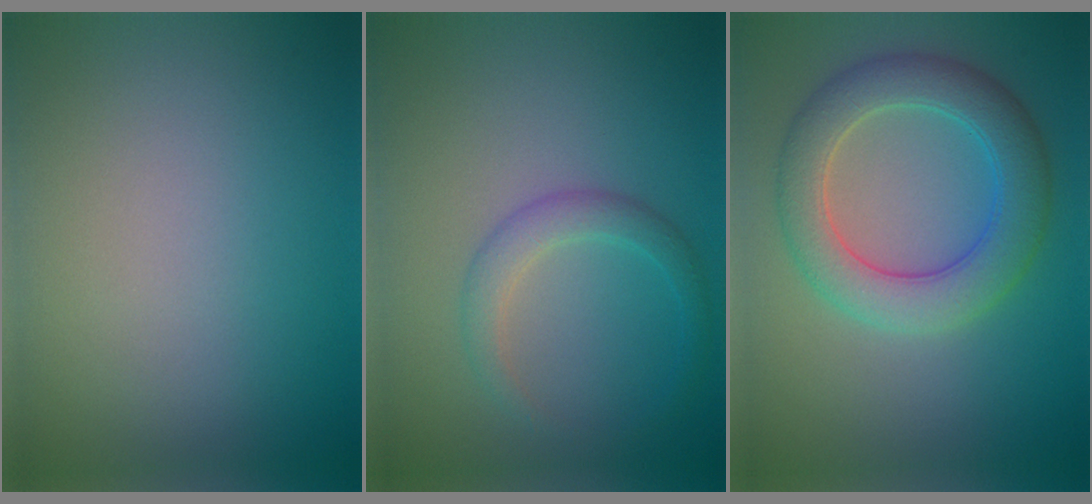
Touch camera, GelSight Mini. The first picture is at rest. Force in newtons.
{"total": 2.3, "press": 2.3, "slide": 0.2}
{"total": 6.0, "press": 6.0, "slide": 0.5}